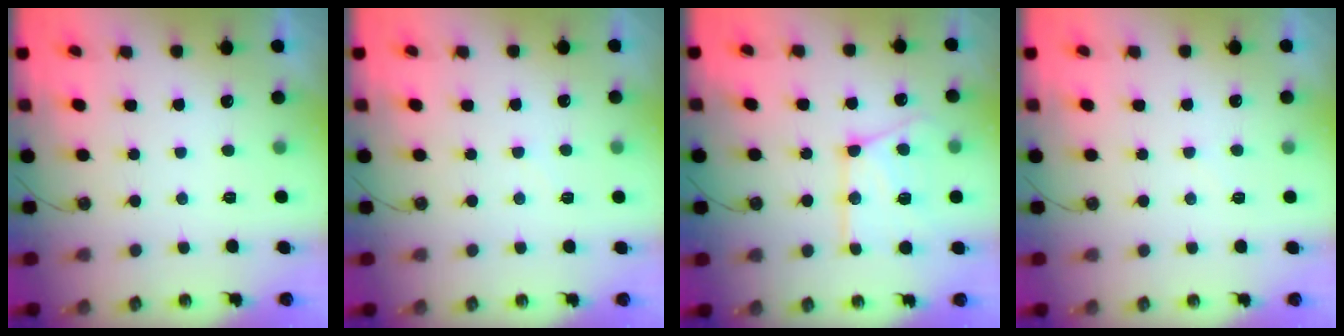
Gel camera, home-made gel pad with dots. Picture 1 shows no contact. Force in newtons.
{"total": 2.8, "press": 2.8, "slide": 0.4}
{"total": 16.3, "press": 16.2, "slide": 1.7}
{"total": 5.2, "press": 5.2, "slide": 0.4}